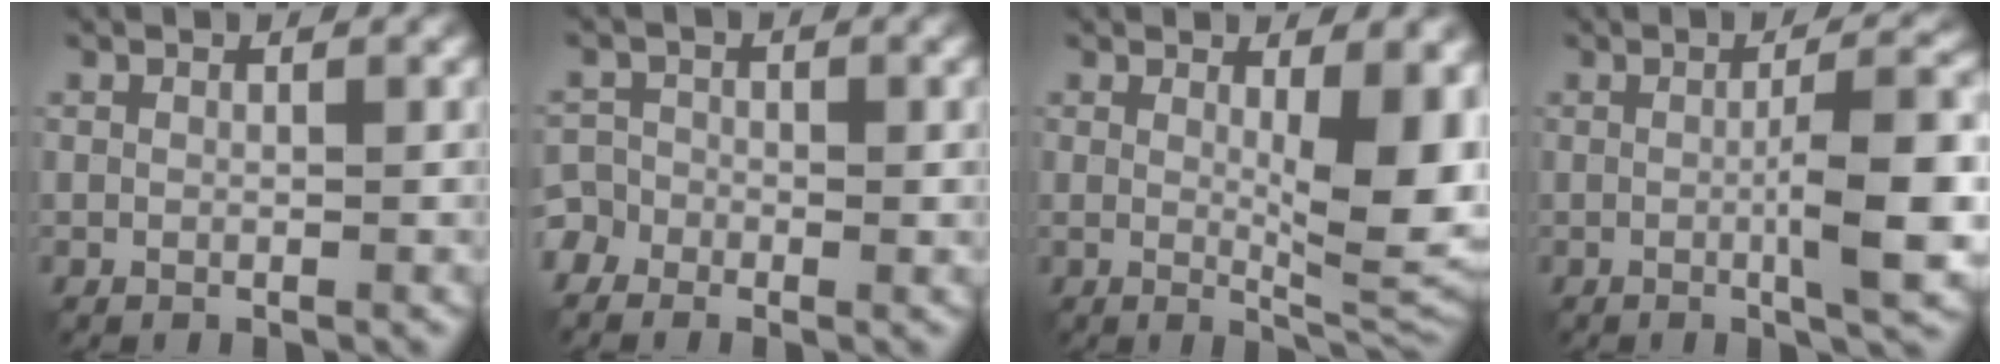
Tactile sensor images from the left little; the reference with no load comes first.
{"total": 2.9, "force": [-1.6, 2.4, 0.5], "torque": [-0.001, 0.004, -0.033]}
{"total": 8.4, "force": [1.1, 2.6, 7.9], "torque": [-0.112, -0.012, 0.023]}
{"total": 7.1, "force": [-0.7, 1.5, 6.9], "torque": [-0.098, 0.004, -0.013]}